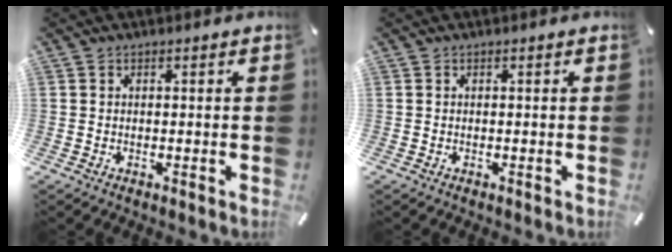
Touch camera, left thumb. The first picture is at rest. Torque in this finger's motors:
{"motor_torque": [-0.01, 0.00, 0.00, 0.01, 0.00]}